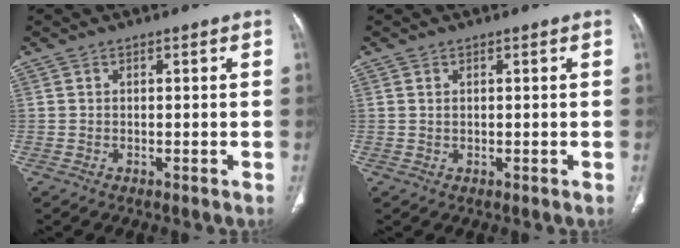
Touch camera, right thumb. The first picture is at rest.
{"total": 0.6, "force": [0.4, 0.3, 0.4], "torque": [-0.008, 0.001, 0.008]}